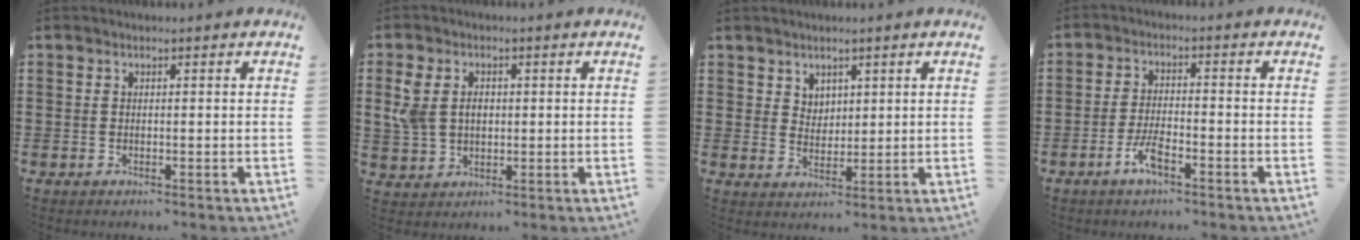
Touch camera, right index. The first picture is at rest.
{"total": 4.8, "force": [0.8, 3.5, 3.1], "torque": [-0.087, 0.008, 0.006]}
{"total": 3.2, "force": [2.3, 2.3, 0.3], "torque": [-0.015, 0.007, 0.045]}
{"total": 4.6, "force": [-2.7, 1.4, 3.5], "torque": [-0.085, -0.001, -0.057]}